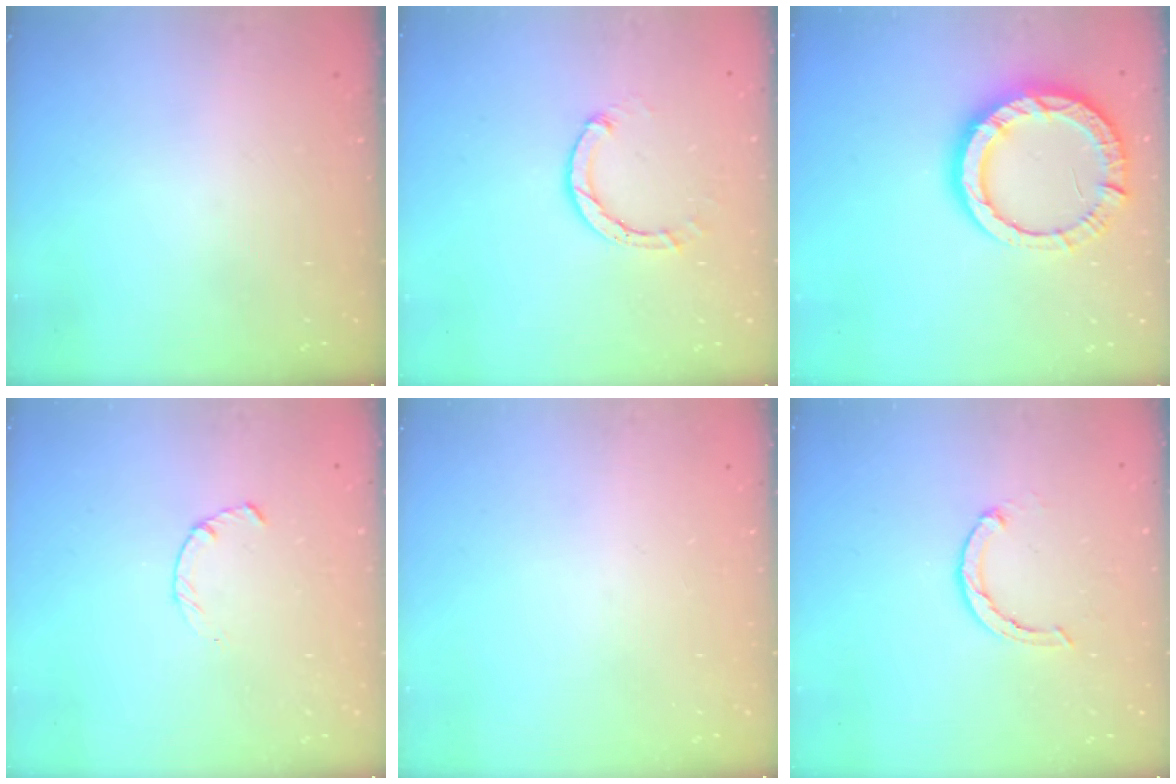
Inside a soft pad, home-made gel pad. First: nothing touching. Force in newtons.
{"total": 3.0, "press": 3.0, "slide": 0.4}
{"total": 13.3, "press": 13.2, "slide": 1.6}
{"total": 2.4, "press": 2.3, "slide": 0.4}
{"total": 0.0}
{"total": 2.1, "press": 2.0, "slide": 0.4}